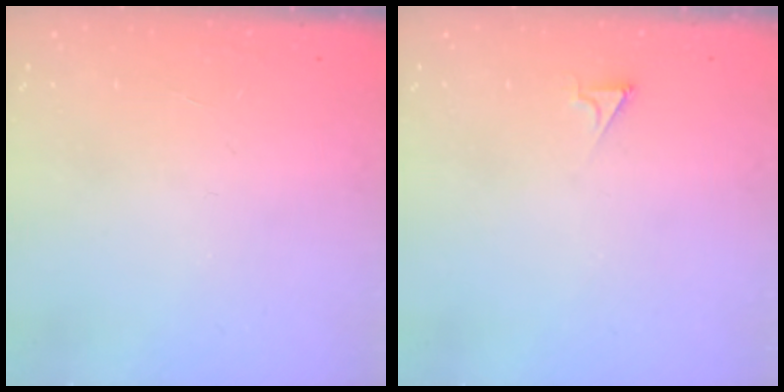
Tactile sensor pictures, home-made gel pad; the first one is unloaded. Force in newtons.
{"total": 2.1, "press": 2.1, "slide": 0.3}